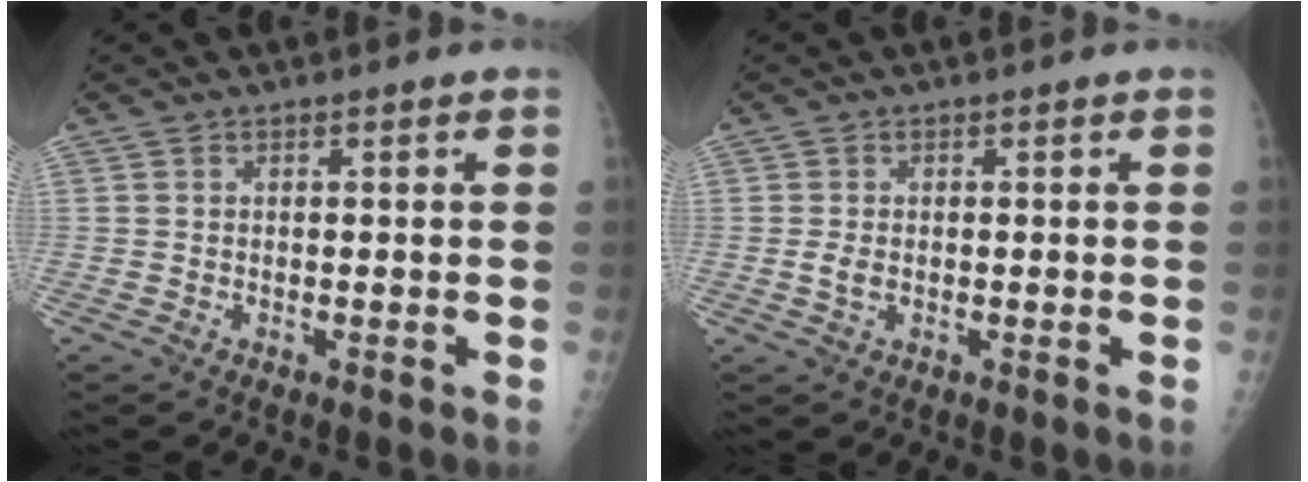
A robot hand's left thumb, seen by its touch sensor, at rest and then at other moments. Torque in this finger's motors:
{"motor_torque": [-0.21, 0.21, 0.19, -0.03, 0.02]}